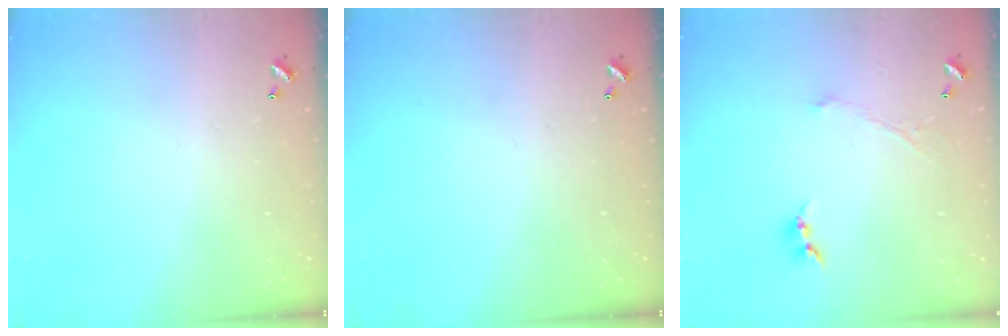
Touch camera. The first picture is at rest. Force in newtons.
{"total": 0.0}
{"total": 1.0, "press": 0.9, "slide": 0.4}